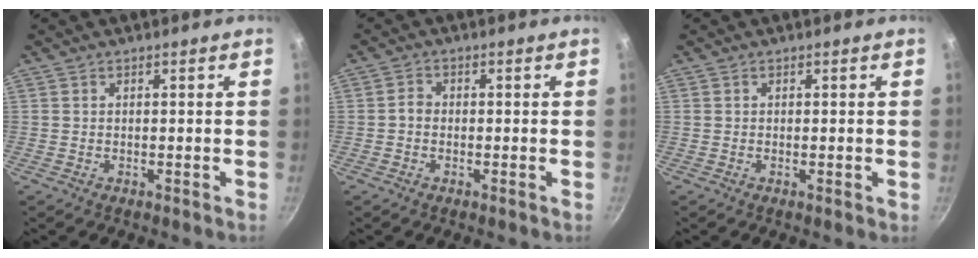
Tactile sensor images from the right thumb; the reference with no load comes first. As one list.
[{"total": 1.7, "force": [-0.5, 1.4, 0.9], "torque": [-0.013, 0.012, -0.013]}, {"total": 0.6, "force": [-0.1, 0.1, 0.6], "torque": [-0.009, 0.000, -0.003]}]